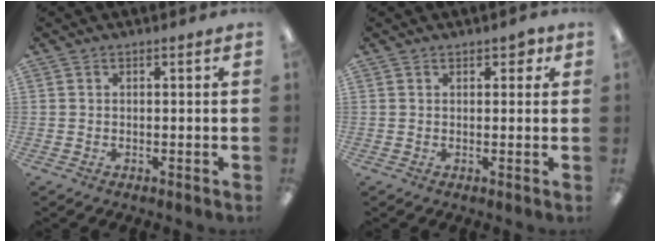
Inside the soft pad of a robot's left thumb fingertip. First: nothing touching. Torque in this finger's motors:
{"motor_torque": [-0.13, 0.01, -0.18, -0.19, 0.06]}